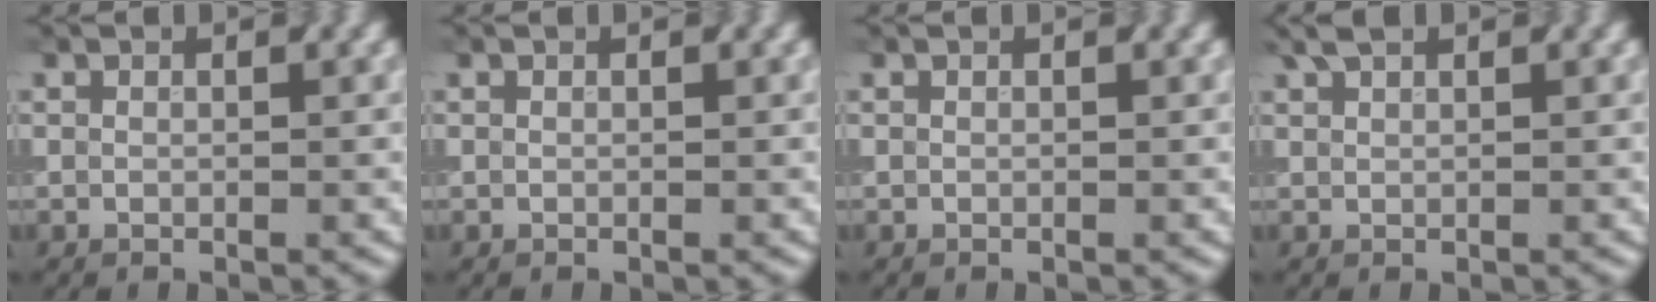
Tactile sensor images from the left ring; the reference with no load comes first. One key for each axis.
{"total": 0.0}
{"total": 0.0}
{"total": 2.0, "fx": 1.4, "fy": 0.9, "fz": 1.1, "tx": -0.027, "ty": 0.013, "tz": 0.030}